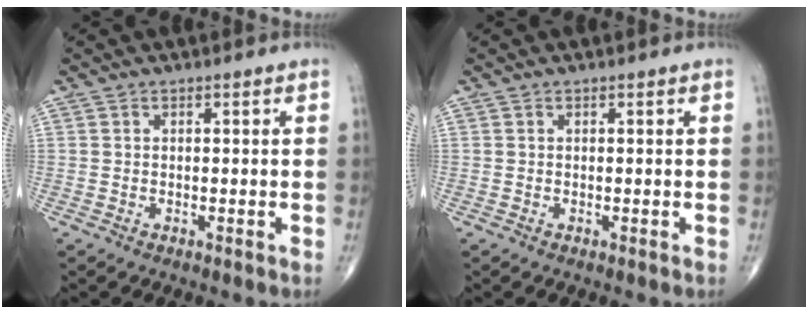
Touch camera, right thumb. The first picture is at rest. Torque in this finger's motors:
{"motor_torque": [0.02, -0.26, 0.16, 0.08, -0.01]}